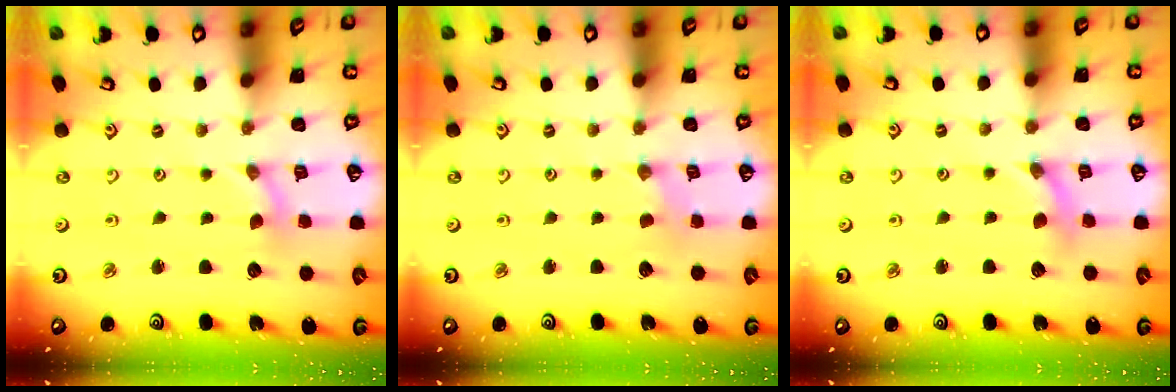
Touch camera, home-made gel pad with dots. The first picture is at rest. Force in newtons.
{"total": 0.0}
{"total": 1.4, "press": 1.4, "slide": 0.2}